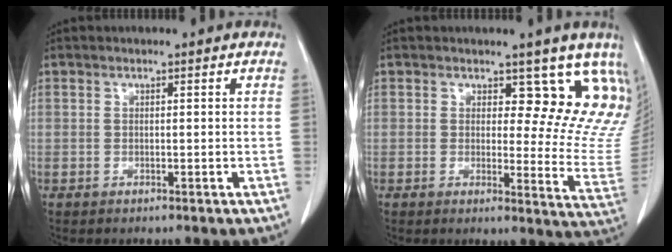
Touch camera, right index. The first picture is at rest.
{"total": 10.9, "force": [8.1, 4.4, 5.9], "torque": [-0.043, -0.034, 0.071]}